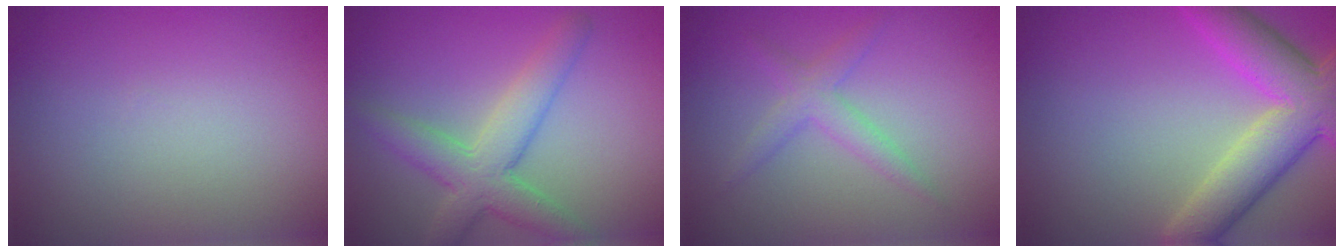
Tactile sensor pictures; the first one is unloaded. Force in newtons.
{"total": 5.3, "press": 5.3, "slide": 0.2}
{"total": 2.3, "press": 2.3, "slide": 0.2}
{"total": 7.9, "press": 7.9, "slide": 0.5}